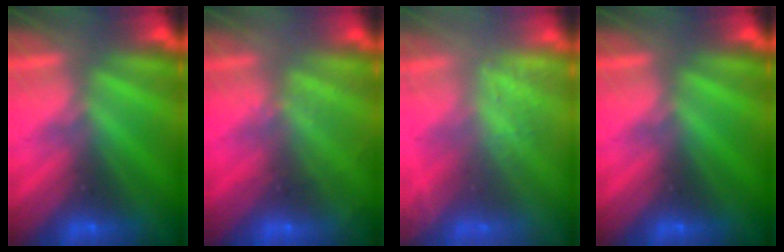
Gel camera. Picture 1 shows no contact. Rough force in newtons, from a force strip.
{"total": 1.8}
{"total": 2.6}
{"total": 0.0}